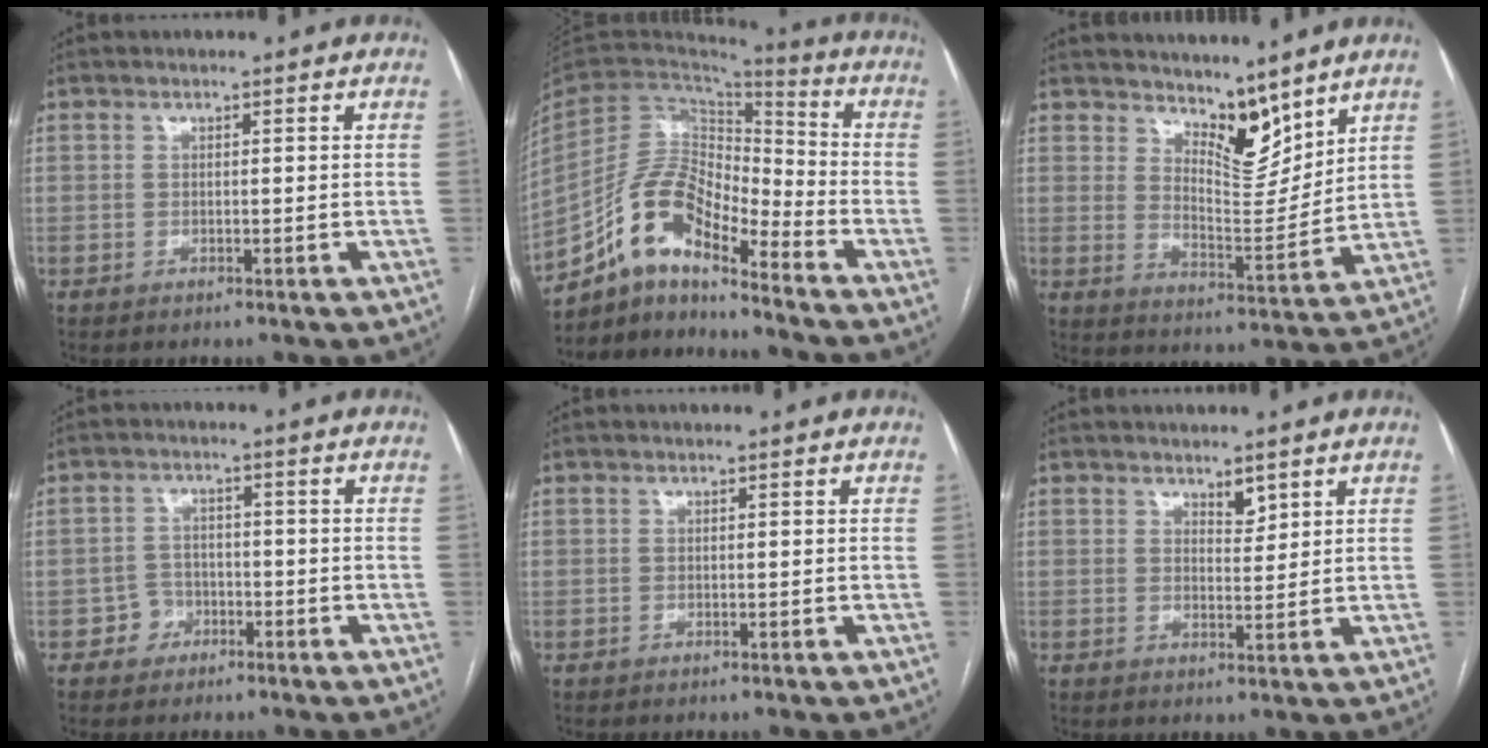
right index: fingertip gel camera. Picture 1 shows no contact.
{"total": 12.1, "force": [-9.0, 3.7, 7.1], "torque": [-0.138, 0.036, -0.166]}
{"total": 8.2, "force": [6.8, 2.7, 3.6], "torque": [-0.057, -0.011, 0.126]}
{"total": 3.3, "force": [-1.7, 2.9, 0.3], "torque": [0.003, 0.014, -0.031]}
{"total": 0.0}
{"total": 2.4, "force": [1.8, 0.9, 1.2], "torque": [-0.020, -0.004, 0.034]}